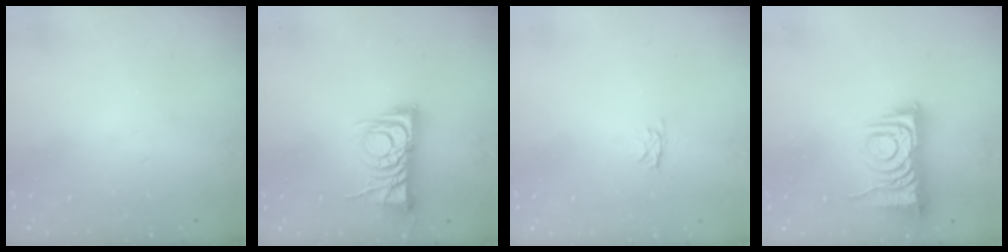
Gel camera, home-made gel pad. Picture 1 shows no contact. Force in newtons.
{"total": 8.7, "press": 8.7, "slide": 0.2}
{"total": 2.6, "press": 2.6, "slide": 0.3}
{"total": 8.7, "press": 8.7, "slide": 1.0}